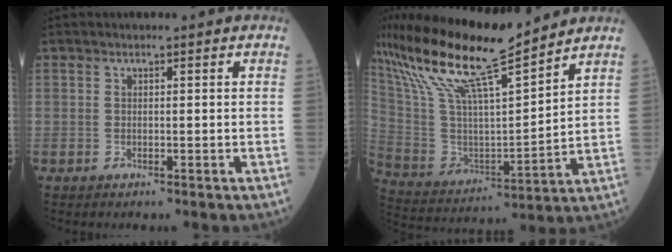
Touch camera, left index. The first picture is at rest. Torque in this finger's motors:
{"motor_torque": [1.06, -1.07, 0.61, 0.21]}